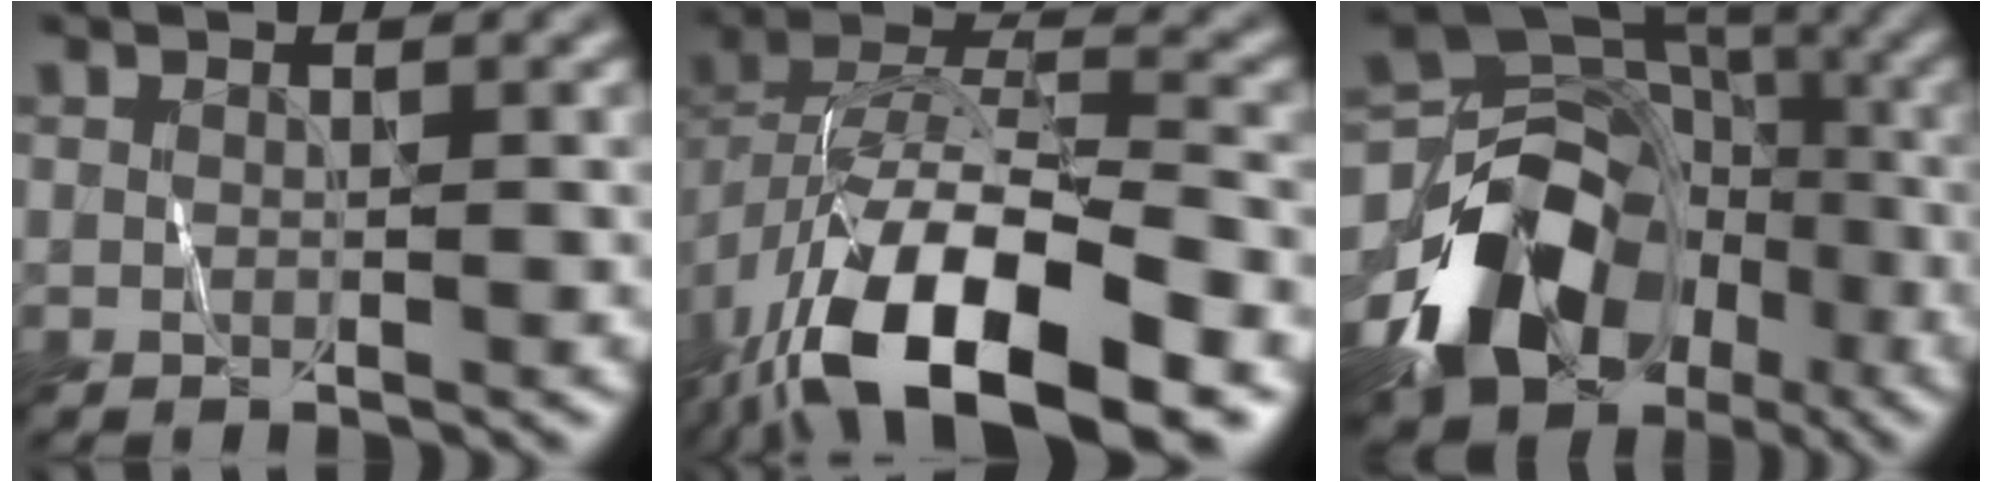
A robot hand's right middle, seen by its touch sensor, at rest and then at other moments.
{"total": 16.2, "force": [-8.7, 6.9, 11.8], "torque": [-0.225, -0.016, -0.159]}
{"total": 13.1, "force": [-5.8, 9.6, 6.7], "torque": [-0.128, -0.012, -0.099]}